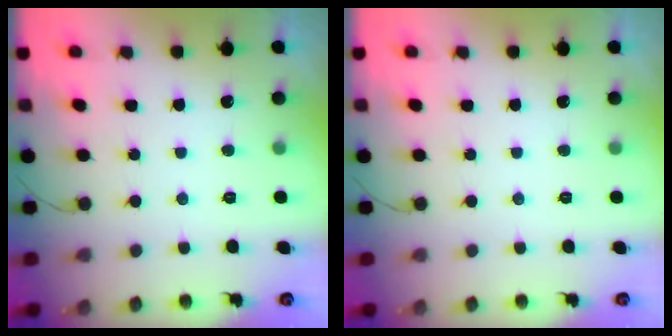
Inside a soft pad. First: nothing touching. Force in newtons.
{"total": 0.0}